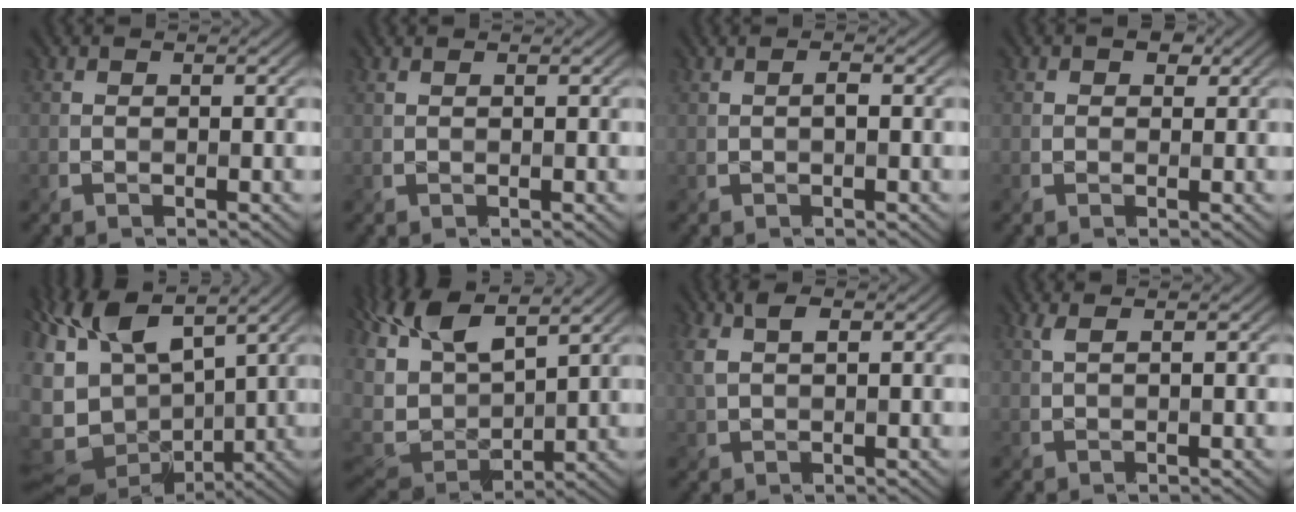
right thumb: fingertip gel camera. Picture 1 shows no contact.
{"total": 0.6, "force": [0.6, 0.0, 0.3], "torque": [-0.011, 0.002, 0.014]}
{"total": 1.1, "force": [-0.1, 0.3, 1.1], "torque": [-0.021, 0.003, -0.003]}
{"total": 2.6, "force": [1.3, 1.9, 1.3], "torque": [-0.024, 0.000, 0.018]}
{"total": 13.5, "force": [3.2, 7.7, 10.6], "torque": [-0.242, -0.001, 0.074]}
{"total": 12.1, "force": [5.0, 5.5, 9.5], "torque": [-0.242, 0.020, 0.085]}
{"total": 4.2, "force": [1.4, 2.2, 3.3], "torque": [-0.078, 0.006, 0.023]}
{"total": 1.4, "force": [0.8, -0.1, 1.2], "torque": [-0.031, 0.004, 0.016]}